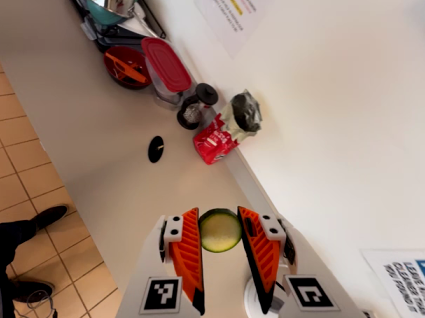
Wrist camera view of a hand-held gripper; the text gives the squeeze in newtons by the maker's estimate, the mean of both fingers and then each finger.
{"total": 8.9, "left": 9.2, "right": 8.7}